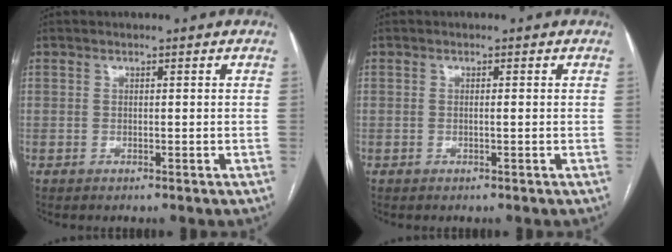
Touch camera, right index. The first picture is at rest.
{"total": 0.5, "force": [-0.1, 0.0, 0.5], "torque": [-0.008, 0.001, -0.002]}